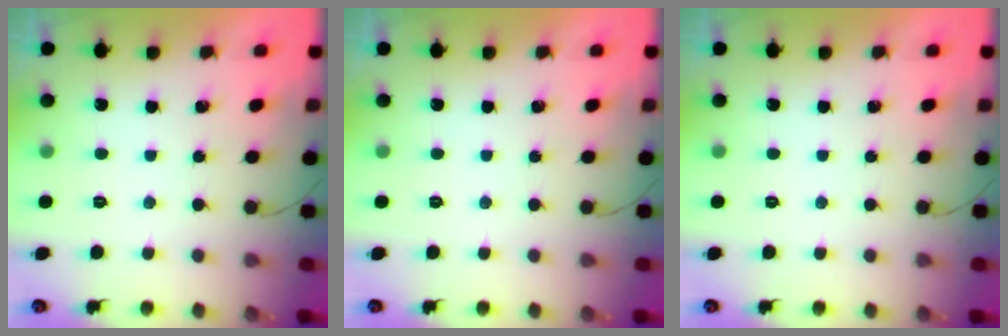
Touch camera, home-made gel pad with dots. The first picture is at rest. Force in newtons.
{"total": 0.0}
{"total": 0.0}